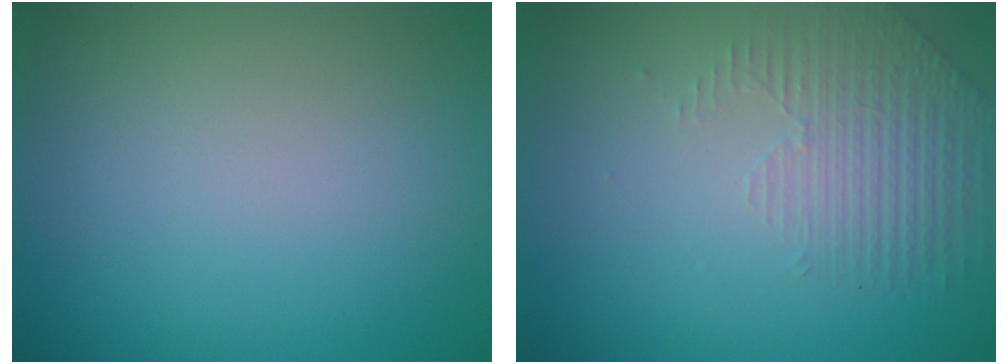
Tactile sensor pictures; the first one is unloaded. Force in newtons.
{"total": 1.5, "press": 0.9, "slide": 1.2}